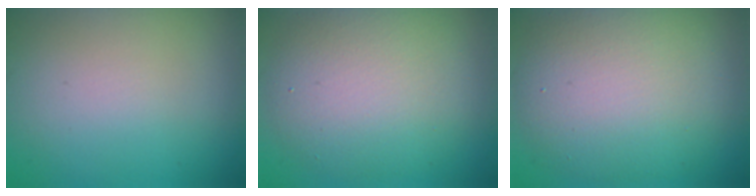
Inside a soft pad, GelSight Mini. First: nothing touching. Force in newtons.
{"total": 7.5, "press": 7.5, "slide": 0.3}
{"total": 9.3, "press": 9.3, "slide": 0.3}